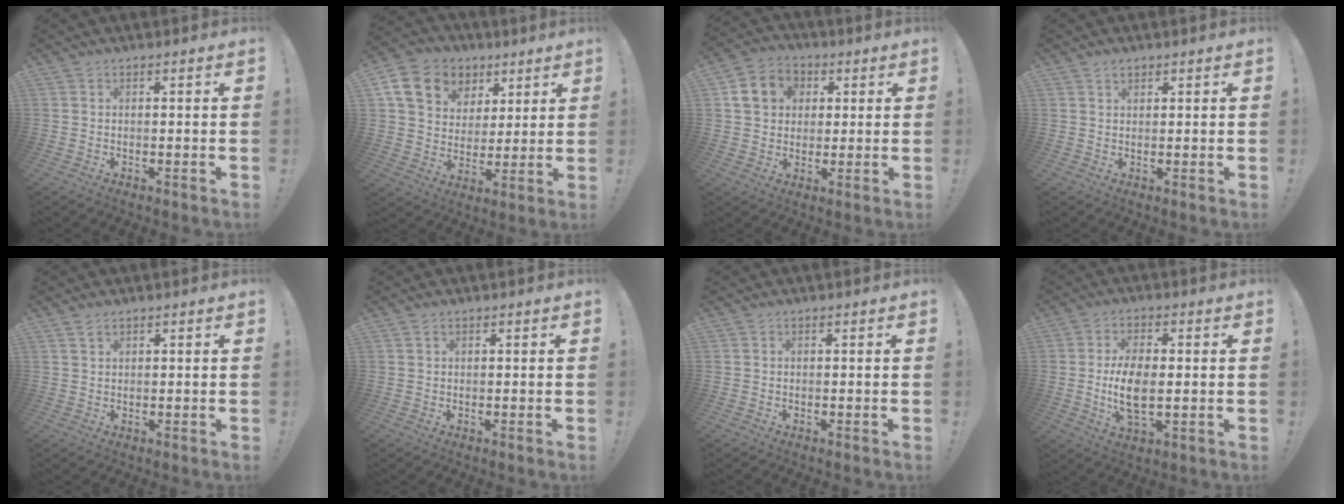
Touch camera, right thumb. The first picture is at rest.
{"total": 15.2, "force": [7.3, 11.6, 6.5], "torque": [-0.097, -0.032, 0.150]}
{"total": 10.7, "force": [2.8, 9.2, 4.6], "torque": [-0.070, 0.005, 0.062]}
{"total": 1.8, "force": [1.2, 1.0, 0.8], "torque": [-0.015, -0.002, 0.023]}
{"total": 1.9, "force": [1.4, 1.0, 0.8], "torque": [-0.009, -0.006, 0.025]}
{"total": 0.8, "force": [0.6, 0.5, 0.2], "torque": [0.003, -0.003, 0.010]}
{"total": 0.0}
{"total": 10.1, "force": [-0.3, 5.2, 8.7], "torque": [-0.165, -0.008, -0.007]}